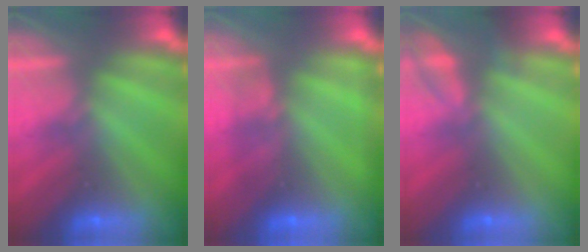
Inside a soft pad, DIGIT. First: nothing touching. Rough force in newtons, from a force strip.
{"total": 2.2}
{"total": 2.2}